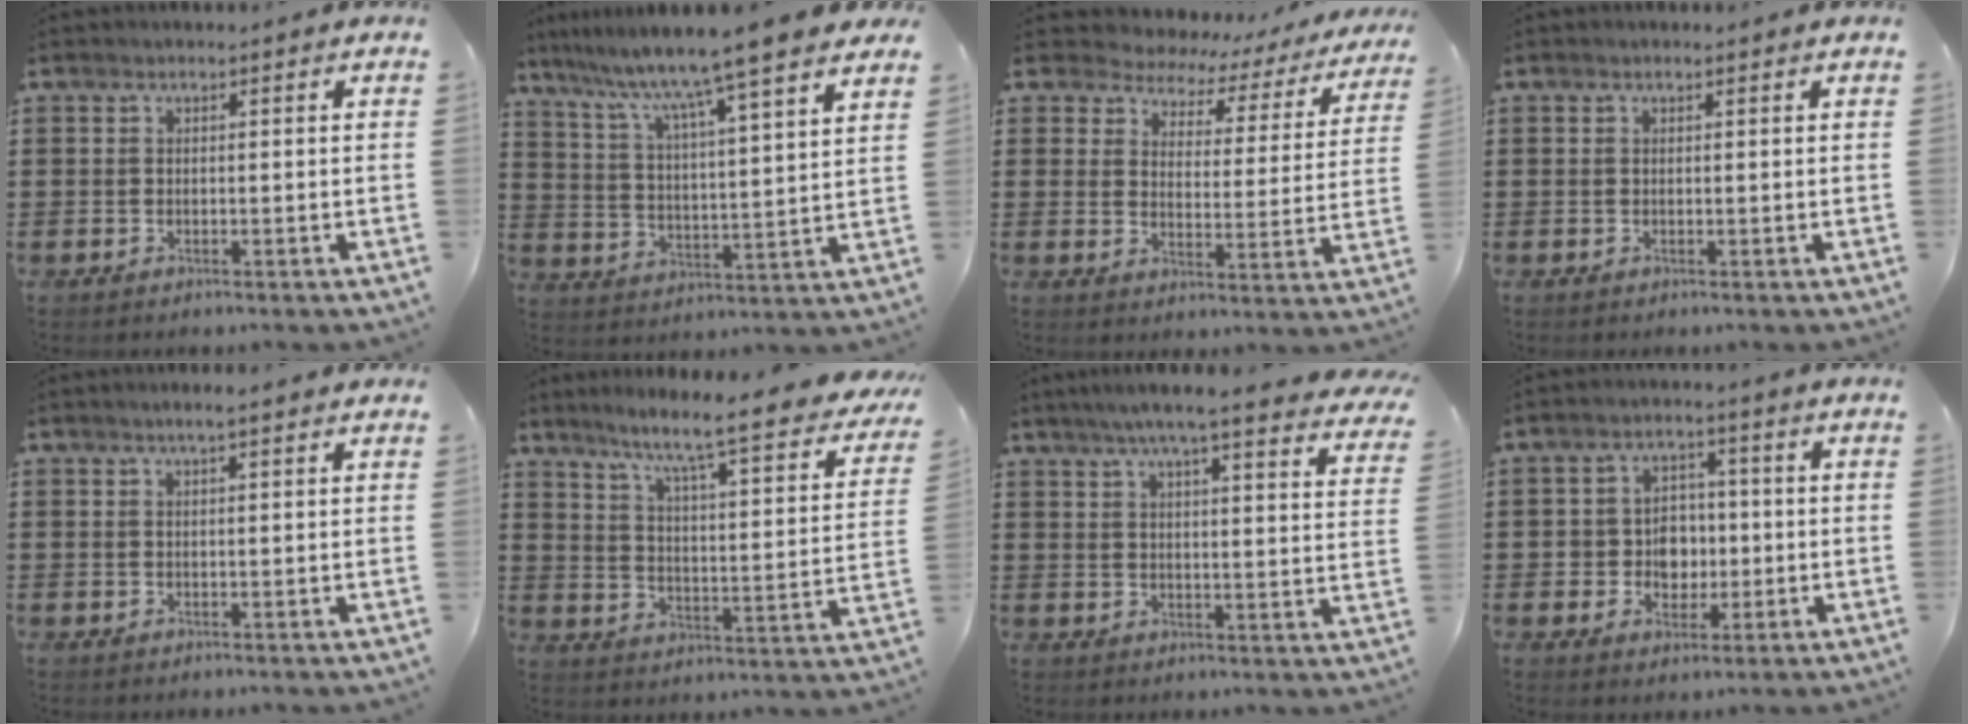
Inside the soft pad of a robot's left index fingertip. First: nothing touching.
{"total": 7.7, "force": [6.4, -1.6, 3.9], "torque": [-0.103, -0.055, 0.096]}
{"total": 3.5, "force": [3.1, 1.5, 0.3], "torque": [-0.032, -0.025, 0.046]}
{"total": 0.0}
{"total": 1.6, "force": [1.0, -0.2, 1.2], "torque": [-0.023, 0.000, 0.018]}
{"total": 6.9, "force": [5.6, -1.0, 3.9], "torque": [-0.093, -0.057, 0.078]}
{"total": 6.4, "force": [5.3, -0.4, 3.6], "torque": [-0.087, -0.022, 0.090]}
{"total": 5.0, "force": [-0.5, 4.5, 2.2], "torque": [-0.048, 0.009, -0.012]}